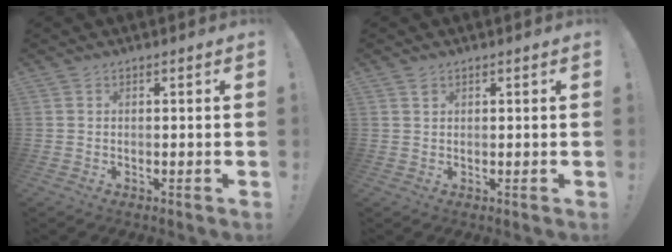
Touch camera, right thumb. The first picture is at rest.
{"total": 1.1, "force": [0.7, 0.7, 0.4], "torque": [-0.003, -0.002, 0.012]}